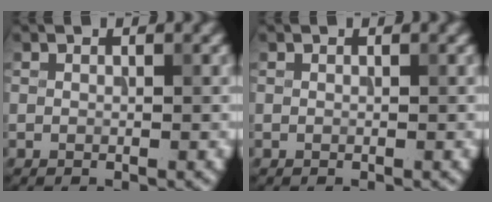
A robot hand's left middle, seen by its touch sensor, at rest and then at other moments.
{"total": 0.0}